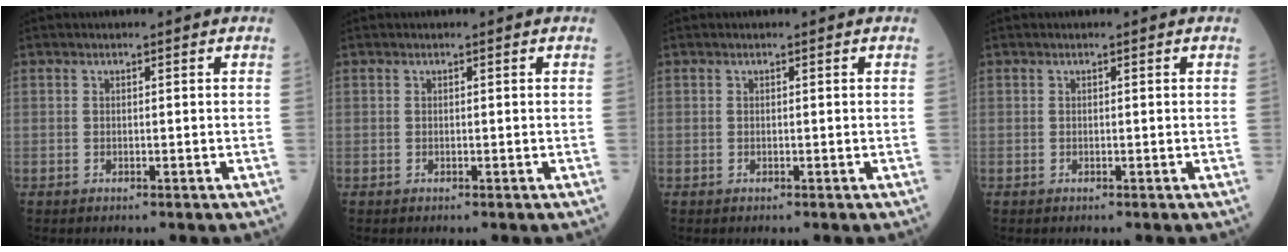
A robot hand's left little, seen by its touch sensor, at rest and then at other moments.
{"total": 0.0}
{"total": 0.0}
{"total": 0.0}